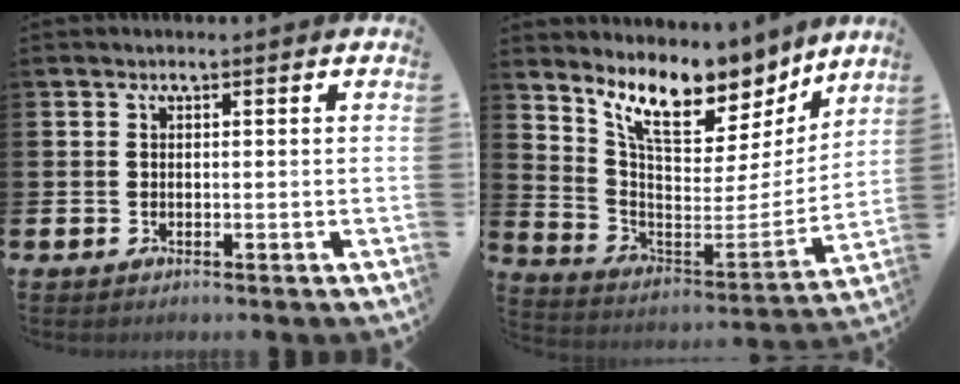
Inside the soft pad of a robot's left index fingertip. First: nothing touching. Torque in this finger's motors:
{"motor_torque": [1.15, -0.99, 1.05, 0.21]}